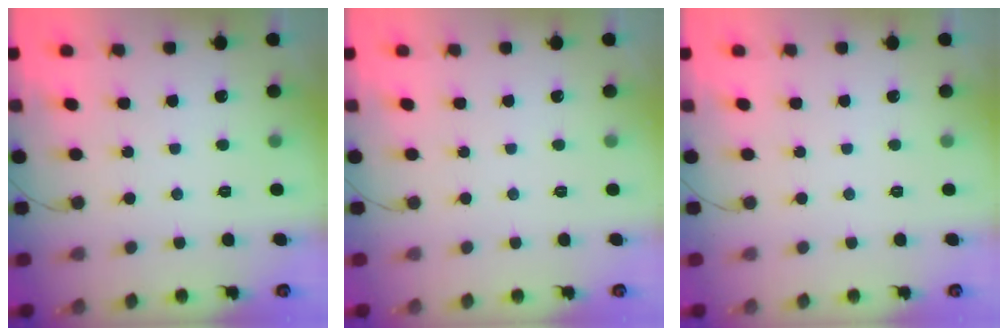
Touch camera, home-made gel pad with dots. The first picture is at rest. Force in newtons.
{"total": 0.0}
{"total": 0.0}